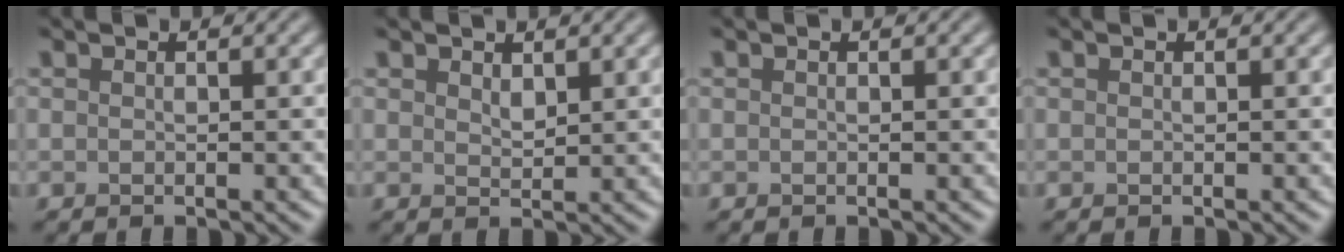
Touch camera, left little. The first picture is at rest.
{"total": 1.2, "force": [0.9, 0.6, 0.7], "torque": [-0.015, -0.001, 0.019]}
{"total": 0.0}
{"total": 0.0}